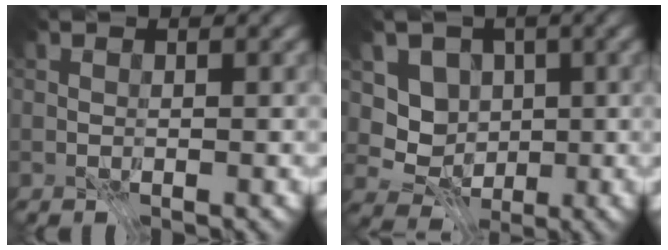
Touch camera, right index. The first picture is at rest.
{"total": 4.1, "force": [0.2, 3.7, 1.6], "torque": [-0.020, -0.006, -0.009]}